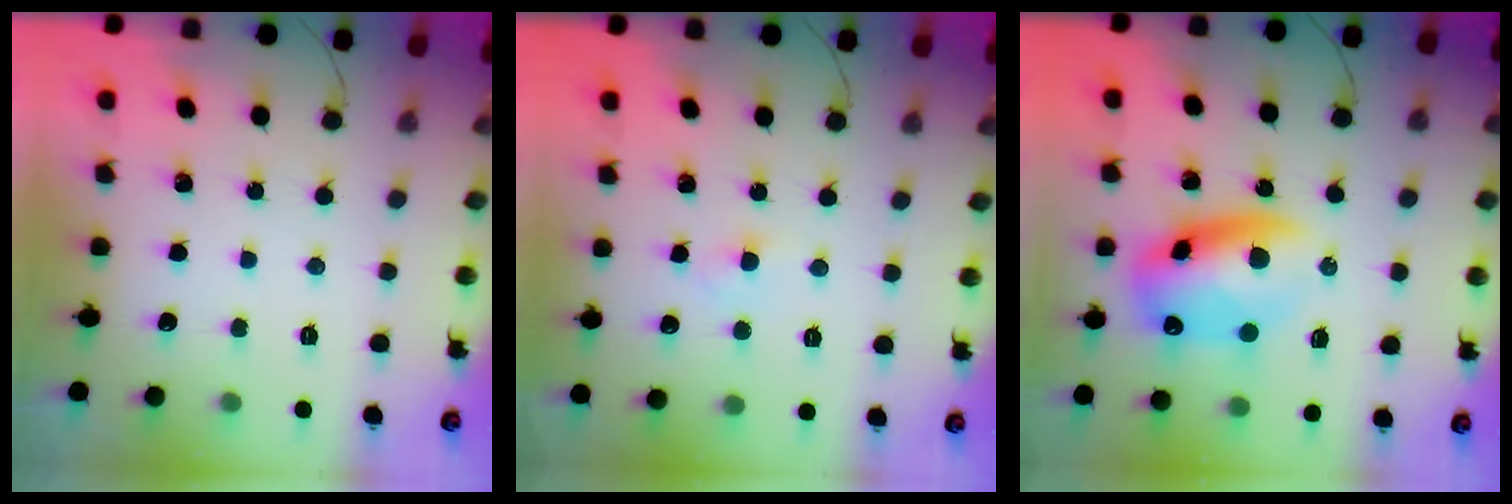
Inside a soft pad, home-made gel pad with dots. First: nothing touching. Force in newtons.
{"total": 2.8, "press": 2.6, "slide": 1.0}
{"total": 12.9, "press": 12.5, "slide": 3.2}